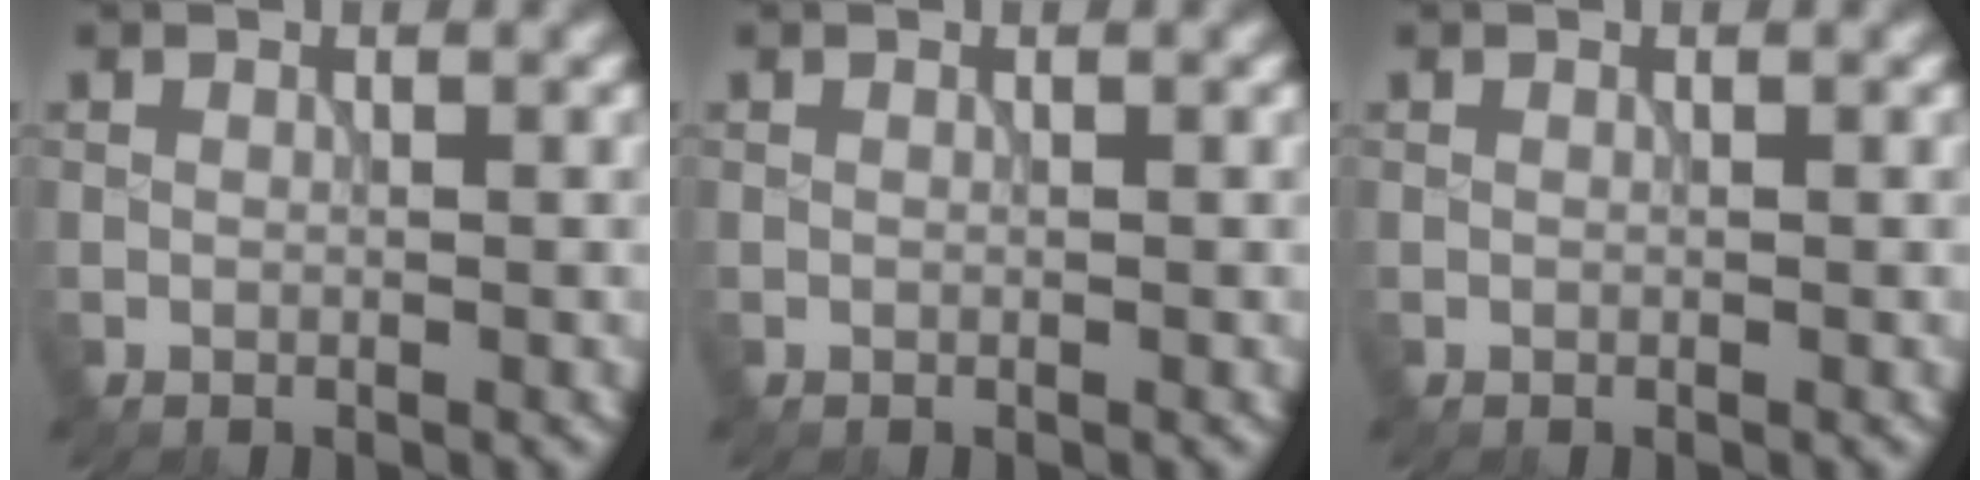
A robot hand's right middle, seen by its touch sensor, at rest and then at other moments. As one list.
[{"total": 0.0}, {"total": 0.0}]